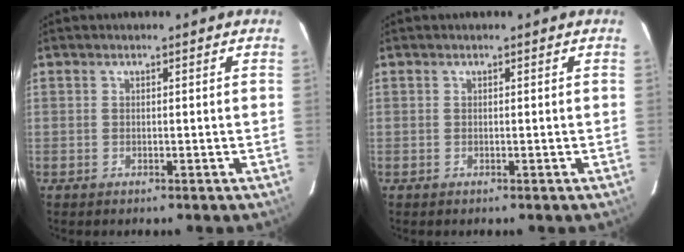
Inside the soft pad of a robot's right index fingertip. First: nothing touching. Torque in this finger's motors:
{"motor_torque": [0.00, 0.00, 0.00, 0.00]}